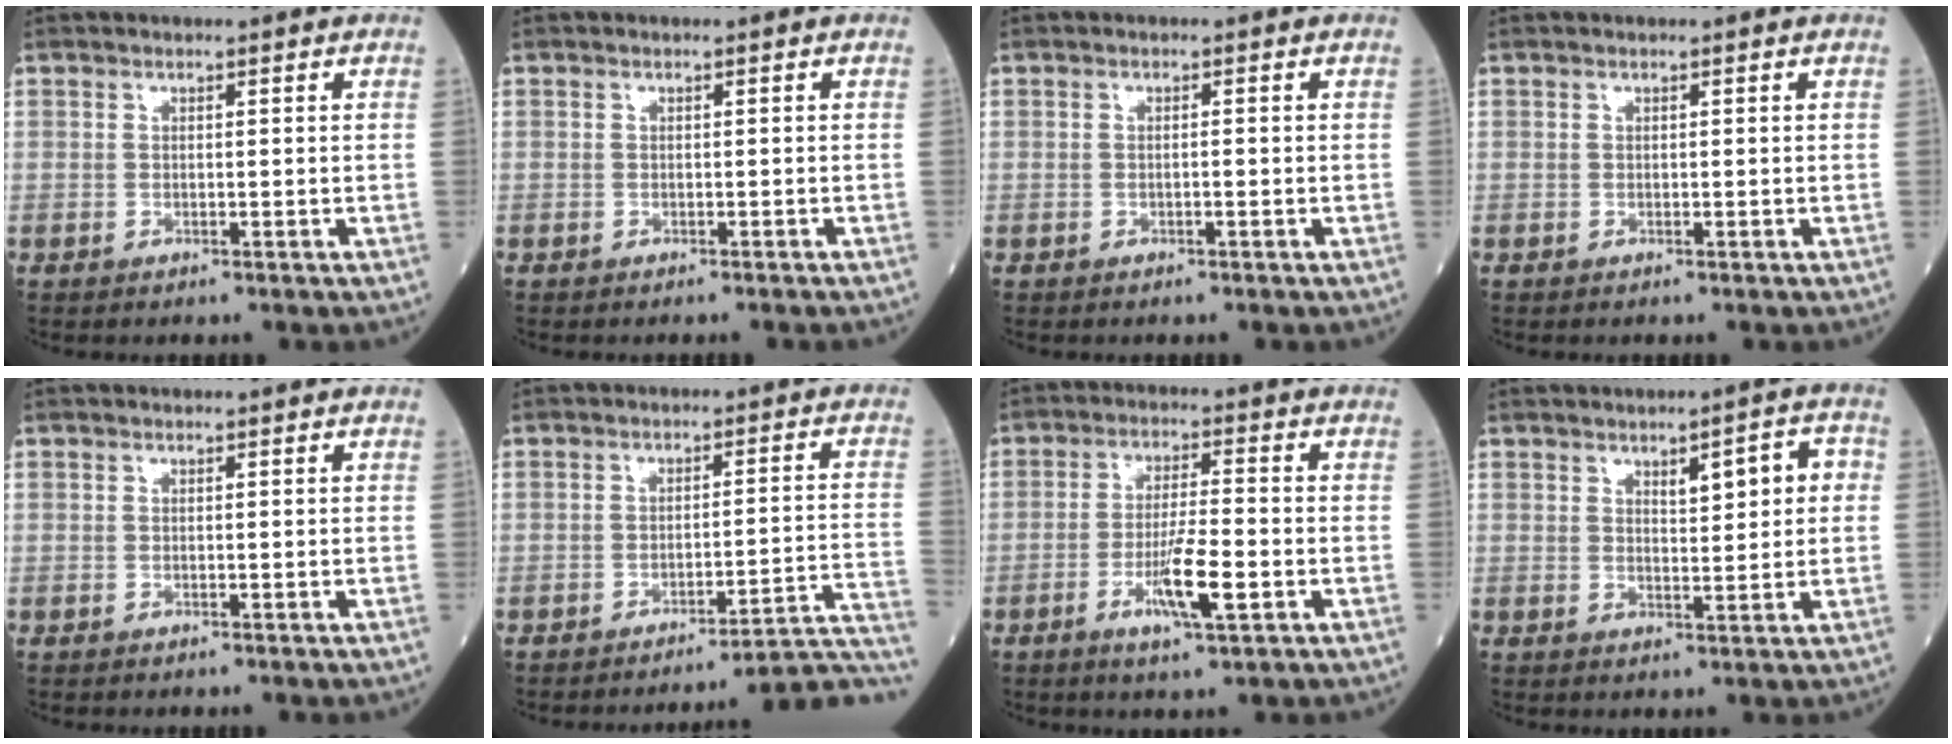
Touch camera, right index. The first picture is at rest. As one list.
[{"total": 1.1, "force": [-1.0, -0.1, 0.4], "torque": [-0.002, 0.001, -0.015]}, {"total": 0.7, "force": [-0.3, 0.0, 0.6], "torque": [-0.012, 0.001, -0.004]}, {"total": 0.0}, {"total": 0.0}, {"total": 11.5, "force": [-10.8, -2.3, 3.2], "torque": [-0.001, 0.010, -0.136]}, {"total": 7.5, "force": [-2.7, 0.6, 7.0], "torque": [-0.129, -0.008, -0.049]}, {"total": 5.3, "force": [1.5, 1.4, 4.9], "torque": [-0.073, 0.013, 0.025]}]